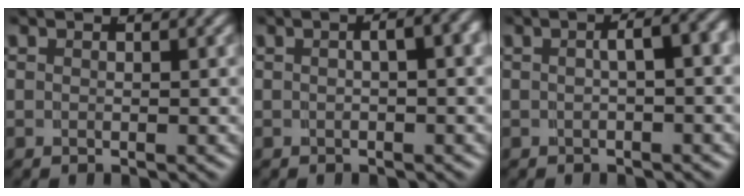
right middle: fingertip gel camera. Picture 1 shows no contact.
{"total": 2.8, "force": [0.3, 0.6, 2.7], "torque": [-0.022, 0.012, 0.005]}
{"total": 3.1, "force": [0.1, 0.8, 3.0], "torque": [-0.031, 0.010, 0.001]}